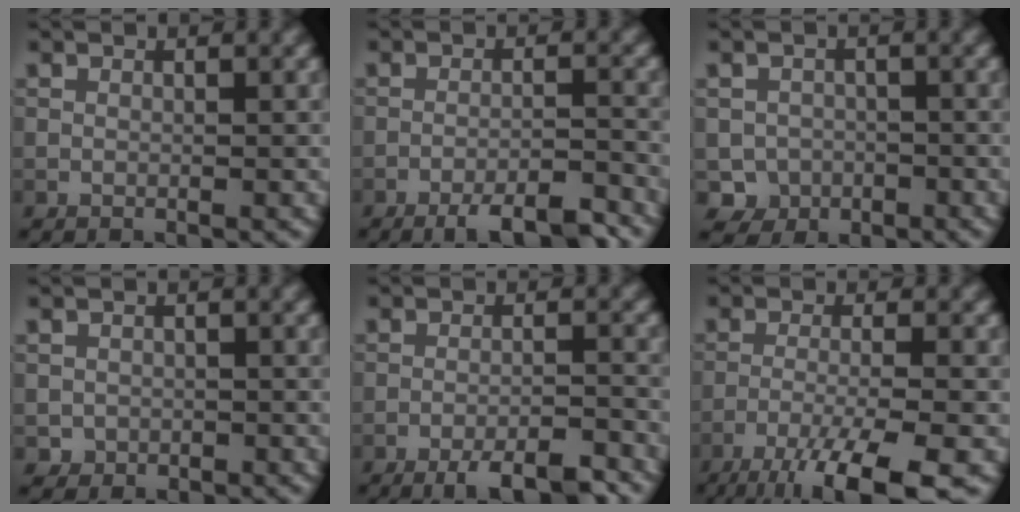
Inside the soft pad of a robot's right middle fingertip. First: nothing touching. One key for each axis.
{"total": 6.1, "fx": -4.9, "fy": 1.2, "fz": 3.4, "tx": -0.055, "ty": -0.008, "tz": -0.070}
{"total": 2.6, "fx": -1.0, "fy": 2.4, "fz": 0.3, "tx": 0.006, "ty": 0.002, "tz": -0.018}
{"total": 1.1, "fx": -0.3, "fy": 1.1, "fz": 0.0, "tx": 0.009, "ty": -0.004, "tz": -0.006}
{"total": 5.5, "fx": -4.3, "fy": 1.1, "fz": 3.4, "tx": -0.056, "ty": -0.009, "tz": -0.063}
{"total": 8.2, "fx": -5.4, "fy": 1.4, "fz": 6.0, "tx": -0.096, "ty": -0.006, "tz": -0.100}